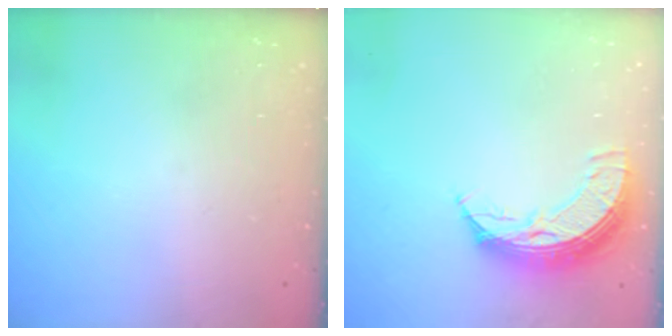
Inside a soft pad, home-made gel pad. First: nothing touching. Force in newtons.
{"total": 10.6, "press": 10.6, "slide": 1.0}